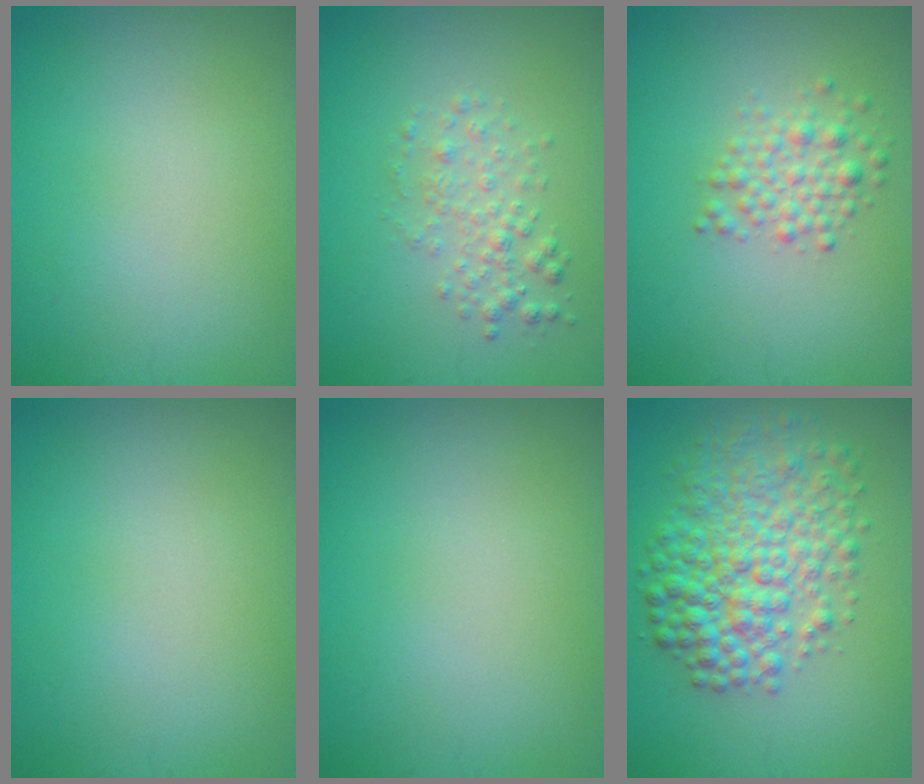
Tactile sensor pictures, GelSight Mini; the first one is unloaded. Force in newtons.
{"total": 2.2, "press": 2.2, "slide": 0.0}
{"total": 2.5, "press": 2.5, "slide": 0.1}
{"total": 0.0}
{"total": 0.0}
{"total": 7.3, "press": 7.3, "slide": 0.1}